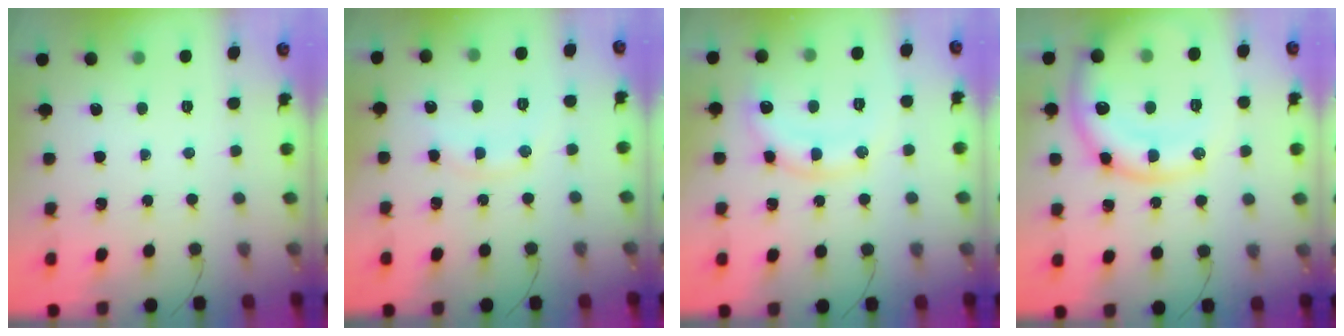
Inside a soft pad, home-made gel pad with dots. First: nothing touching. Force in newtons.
{"total": 8.4, "press": 8.3, "slide": 0.7}
{"total": 11.6, "press": 11.6, "slide": 0.6}
{"total": 17.6, "press": 17.5, "slide": 2.1}